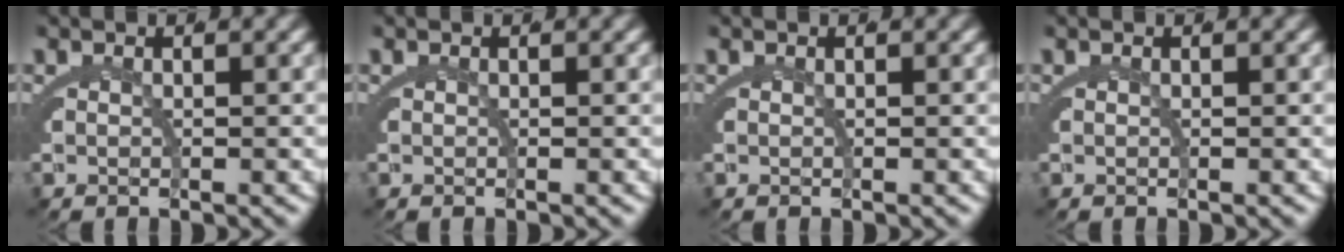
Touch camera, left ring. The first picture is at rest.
{"total": 0.0}
{"total": 1.9, "force": [0.1, -1.9, -0.5], "torque": [0.022, -0.007, 0.010]}
{"total": 0.0}